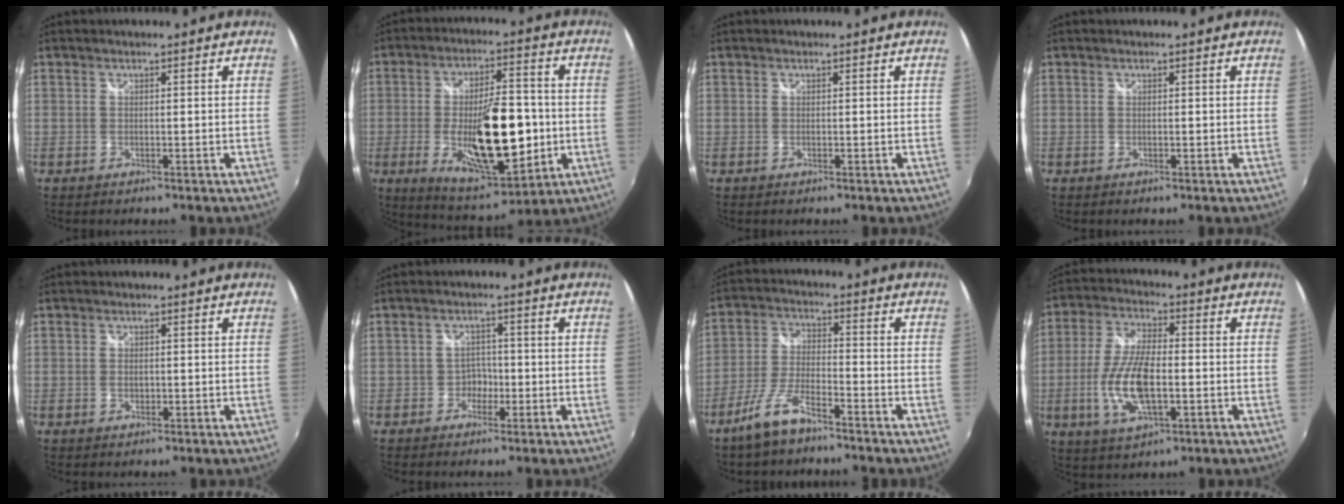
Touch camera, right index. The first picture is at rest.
{"total": 20.1, "force": [-3.6, 7.7, 18.2], "torque": [-0.306, -0.013, -0.038]}
{"total": 0.0}
{"total": 0.0}
{"total": 1.3, "force": [-0.2, 0.9, 0.9], "torque": [-0.014, 0.000, -0.004]}
{"total": 2.7, "force": [-1.4, 2.2, 0.3], "torque": [-0.006, 0.007, -0.024]}
{"total": 8.2, "force": [-6.1, 2.1, 5.1], "torque": [-0.112, -0.002, -0.116]}
{"total": 12.6, "force": [-2.7, 4.9, 11.3], "torque": [-0.236, -0.004, -0.051]}